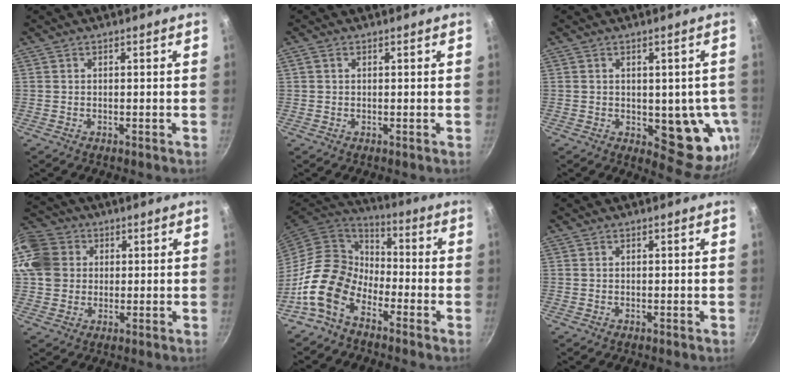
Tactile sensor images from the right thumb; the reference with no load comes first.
{"total": 0.9, "force": [0.3, 0.7, 0.5], "torque": [-0.010, 0.004, 0.005]}
{"total": 12.4, "force": [-1.7, 6.5, 10.5], "torque": [-0.068, -0.013, -0.015]}
{"total": 14.5, "force": [3.2, 12.5, 6.6], "torque": [-0.131, 0.018, 0.053]}
{"total": 12.9, "force": [-6.8, 8.6, 6.8], "torque": [-0.091, 0.058, -0.156]}
{"total": 0.0}